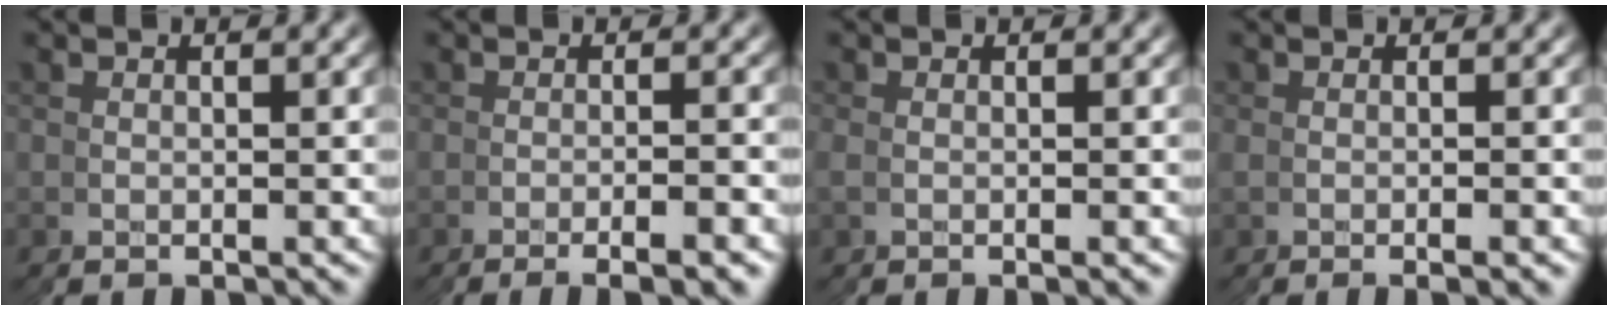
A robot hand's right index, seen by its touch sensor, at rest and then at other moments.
{"total": 2.3, "force": [-1.3, -1.6, 1.1], "torque": [-0.015, 0.016, -0.032]}
{"total": 0.8, "force": [0.3, -0.8, 0.2], "torque": [-0.008, 0.006, 0.001]}
{"total": 1.3, "force": [0.2, -1.2, 0.4], "torque": [-0.010, 0.010, -0.003]}